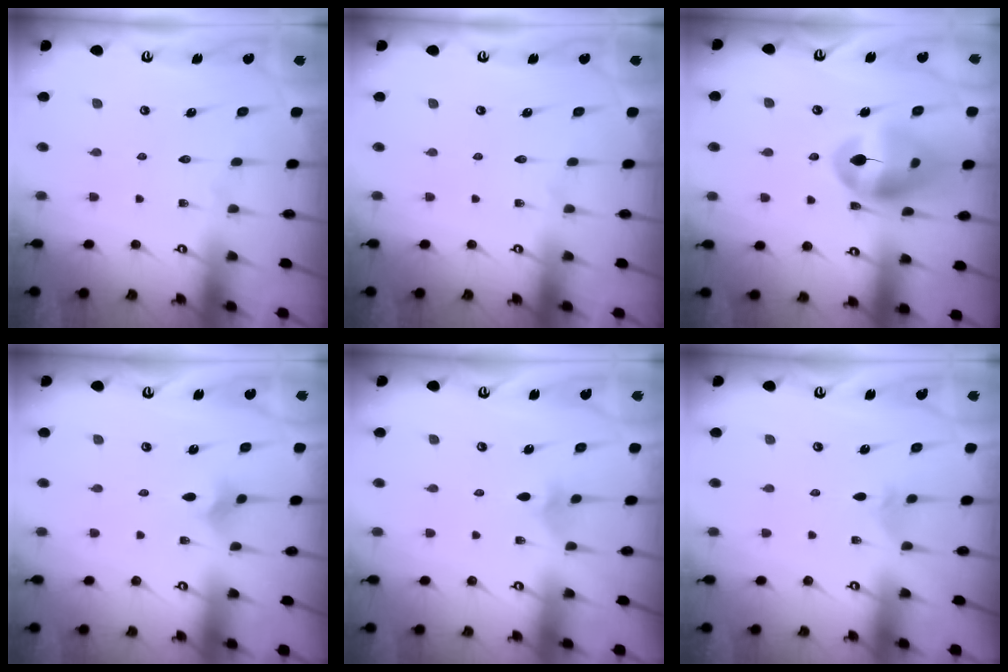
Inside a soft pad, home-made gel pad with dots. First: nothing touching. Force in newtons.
{"total": 0.0}
{"total": 14.3, "press": 14.2, "slide": 2.0}
{"total": 1.7, "press": 1.7, "slide": 0.4}
{"total": 2.8, "press": 2.7, "slide": 0.7}
{"total": 1.5, "press": 1.5, "slide": 0.4}